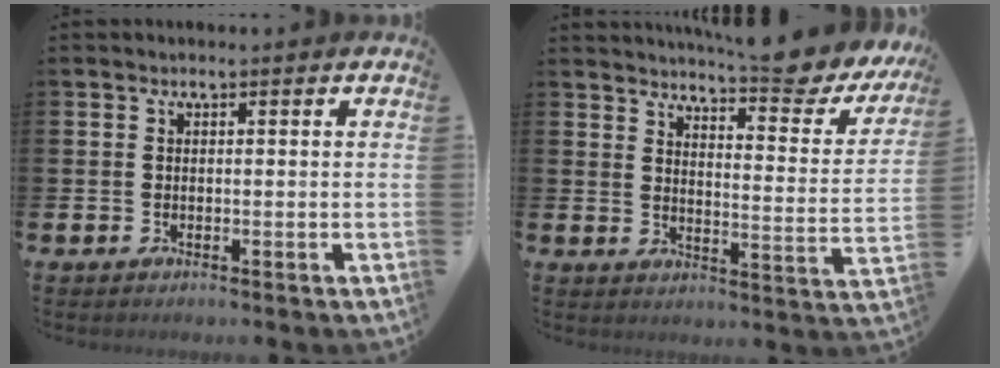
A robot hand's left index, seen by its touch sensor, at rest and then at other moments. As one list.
[{"total": 7.2, "force": [6.7, 0.4, 2.6], "torque": [-0.046, -0.054, 0.109]}]